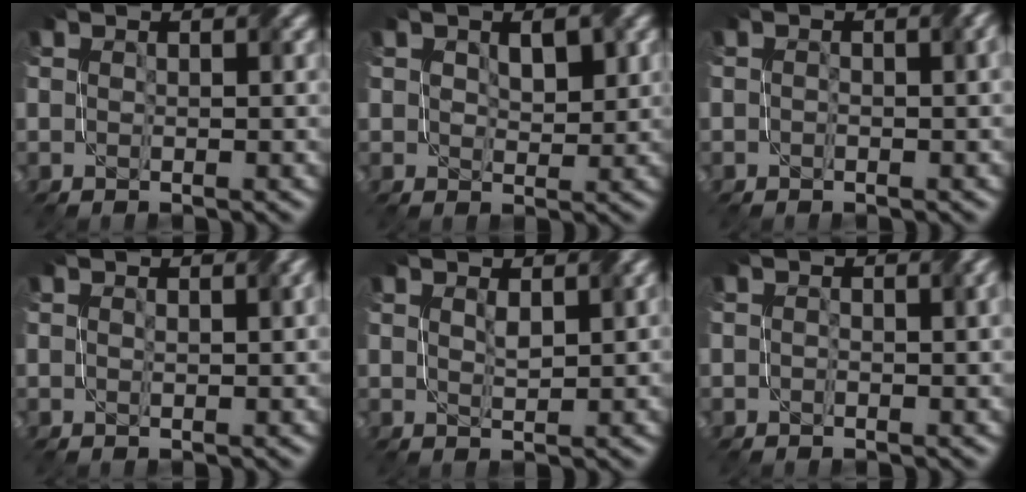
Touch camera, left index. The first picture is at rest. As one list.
[{"total": 2.7, "force": [0.9, 1.8, 1.7], "torque": [-0.034, -0.005, 0.018]}, {"total": 2.0, "force": [-0.4, 0.9, 1.8], "torque": [-0.023, -0.004, -0.004]}, {"total": 1.2, "force": [0.1, 0.3, 1.2], "torque": [-0.017, 0.001, 0.002]}, {"total": 0.9, "force": [0.6, -0.1, 0.7], "torque": [-0.016, 0.000, 0.013]}, {"total": 2.0, "force": [-0.3, 0.9, 1.8], "torque": [-0.021, -0.005, -0.004]}]